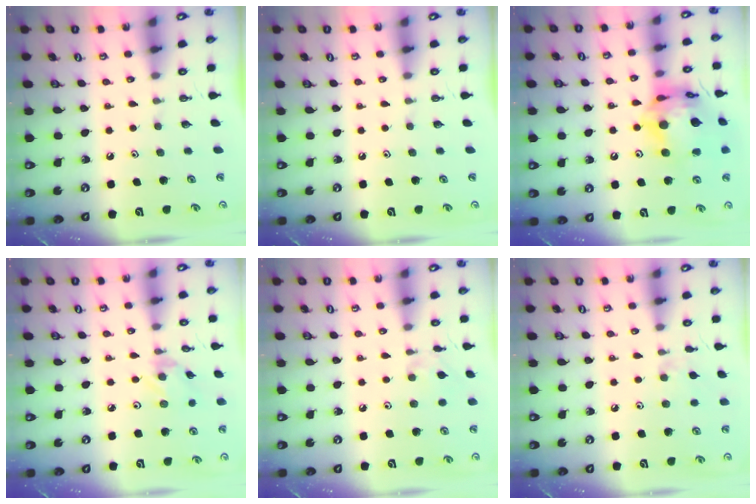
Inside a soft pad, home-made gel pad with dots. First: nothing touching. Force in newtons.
{"total": 0.0}
{"total": 19.7, "press": 19.6, "slide": 2.1}
{"total": 1.3, "press": 1.3, "slide": 0.1}
{"total": 1.9, "press": 1.9, "slide": 0.5}
{"total": 2.0, "press": 1.9, "slide": 0.5}